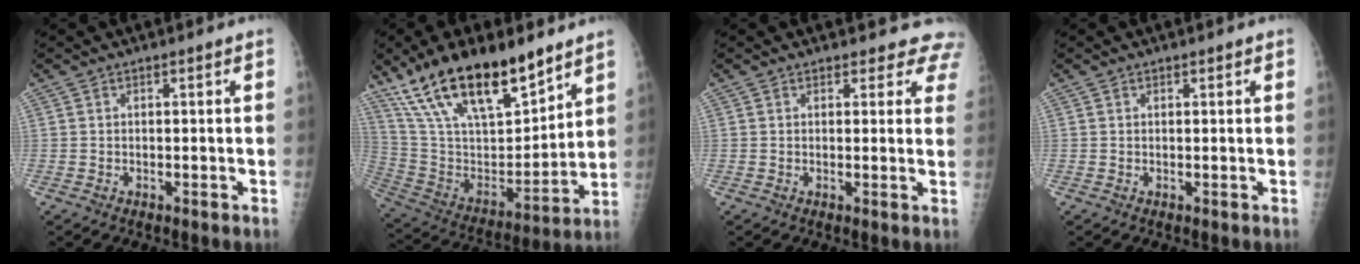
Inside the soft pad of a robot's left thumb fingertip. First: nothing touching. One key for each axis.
{"total": 25.5, "fx": 17.4, "fy": 9.6, "fz": 16.1, "tx": -0.254, "ty": -0.053, "tz": 0.318}
{"total": 6.4, "fx": 5.7, "fy": 2.9, "fz": 0.1, "tx": 0.055, "ty": -0.022, "tz": 0.032}
{"total": 0.7, "fx": 0.5, "fy": 0.4, "fz": 0.2, "tx": 0.003, "ty": -0.003, "tz": 0.004}